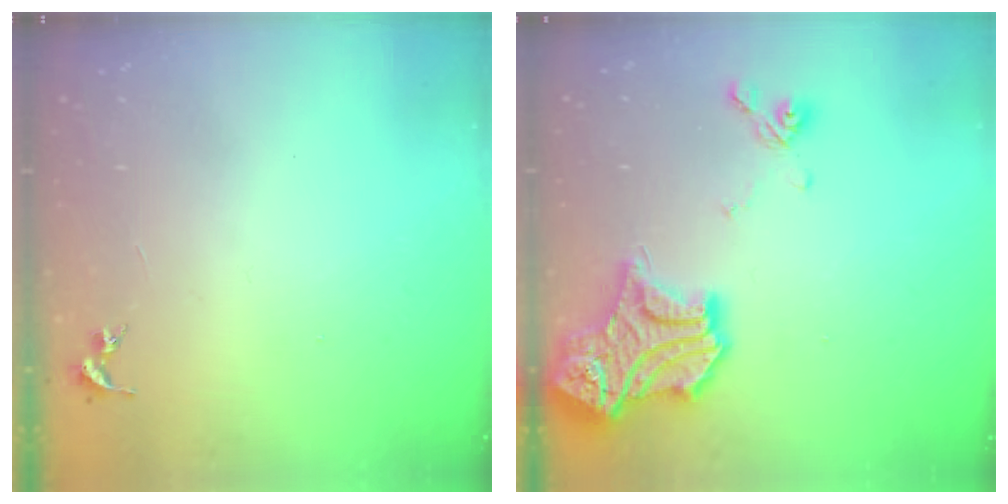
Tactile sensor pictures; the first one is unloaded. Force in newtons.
{"total": 17.9, "press": 17.9, "slide": 0.7}